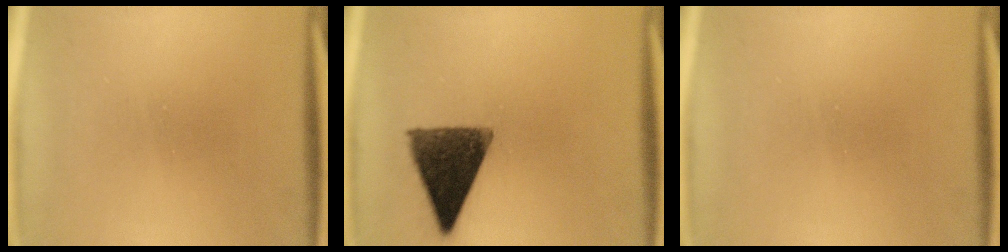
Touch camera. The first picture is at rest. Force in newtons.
{"total": 12.4}
{"total": 0.0}